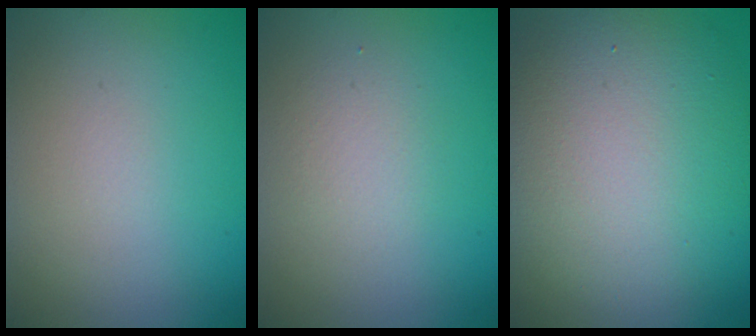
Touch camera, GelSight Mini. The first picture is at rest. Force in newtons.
{"total": 1.6, "press": 1.6, "slide": 0.3}
{"total": 12.9, "press": 12.8, "slide": 1.2}